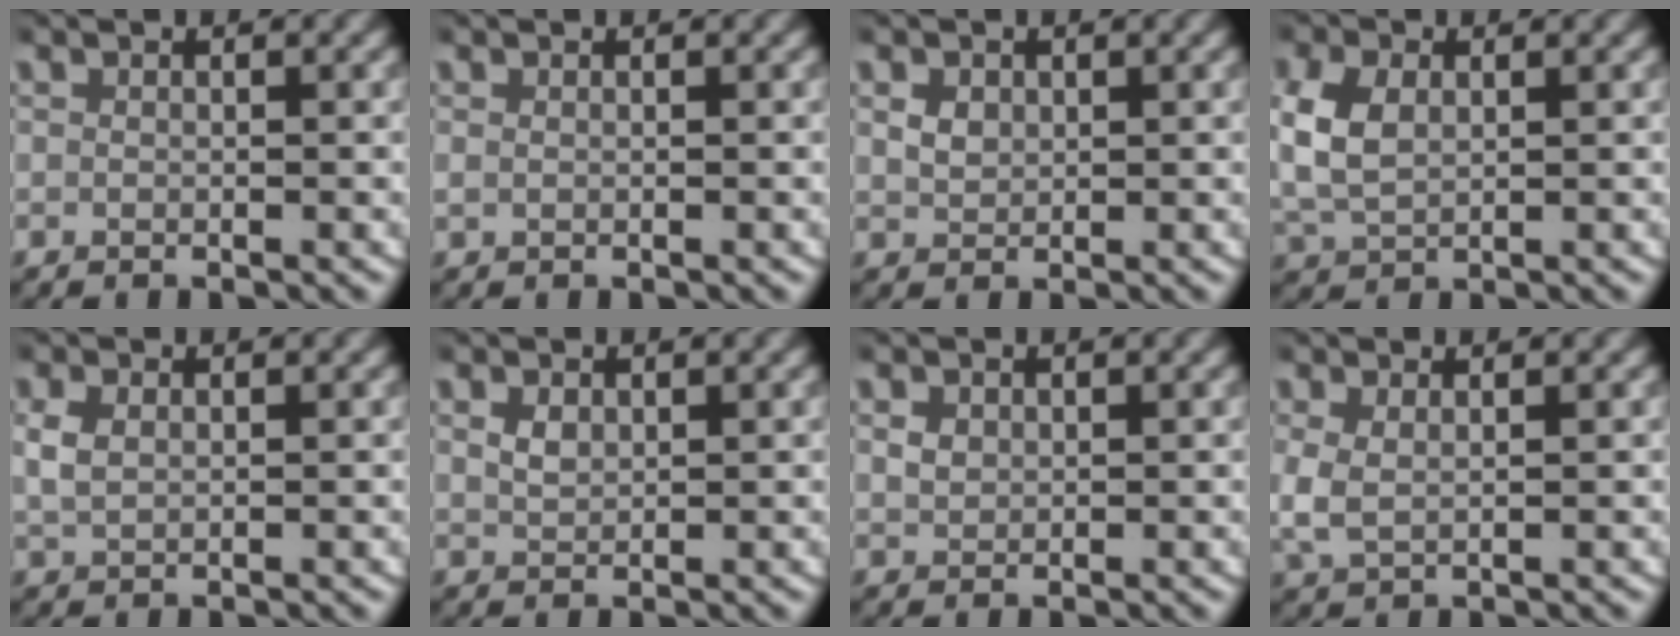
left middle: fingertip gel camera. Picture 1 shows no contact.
{"total": 0.5, "force": [0.2, 0.4, 0.3], "torque": [-0.008, 0.000, 0.006]}
{"total": 1.6, "force": [0.5, 1.4, 0.7], "torque": [-0.015, -0.004, 0.019]}
{"total": 4.8, "force": [0.5, 3.9, 2.8], "torque": [-0.092, -0.012, 0.019]}
{"total": 2.1, "force": [0.4, 1.5, 1.3], "torque": [-0.035, -0.001, 0.015]}
{"total": 1.2, "force": [0.5, 0.9, 0.7], "torque": [-0.014, -0.004, 0.017]}
{"total": 1.2, "force": [0.4, 1.0, 0.4], "torque": [-0.011, -0.002, 0.015]}
{"total": 3.1, "force": [0.4, 2.4, 2.0], "torque": [-0.063, -0.010, 0.016]}